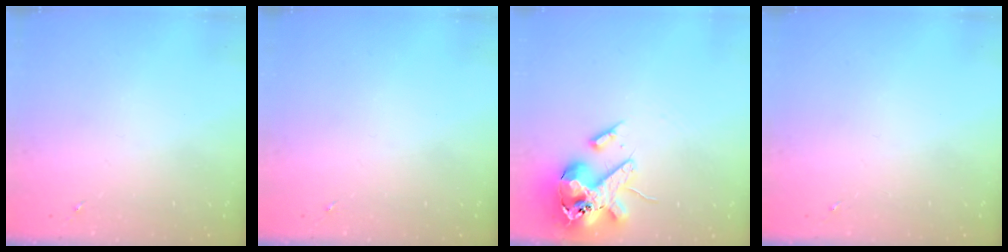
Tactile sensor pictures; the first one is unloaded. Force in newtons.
{"total": 0.0}
{"total": 17.7, "press": 17.4, "slide": 2.9}
{"total": 0.0}